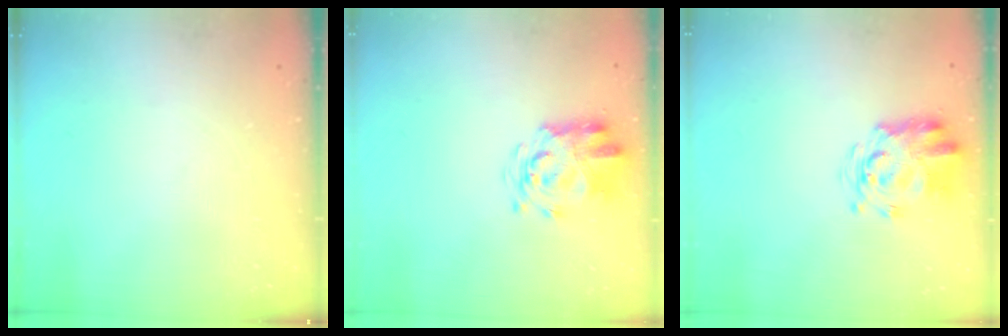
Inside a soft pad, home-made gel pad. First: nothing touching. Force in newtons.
{"total": 3.2, "press": 3.0, "slide": 1.0}
{"total": 3.6, "press": 3.5, "slide": 0.6}